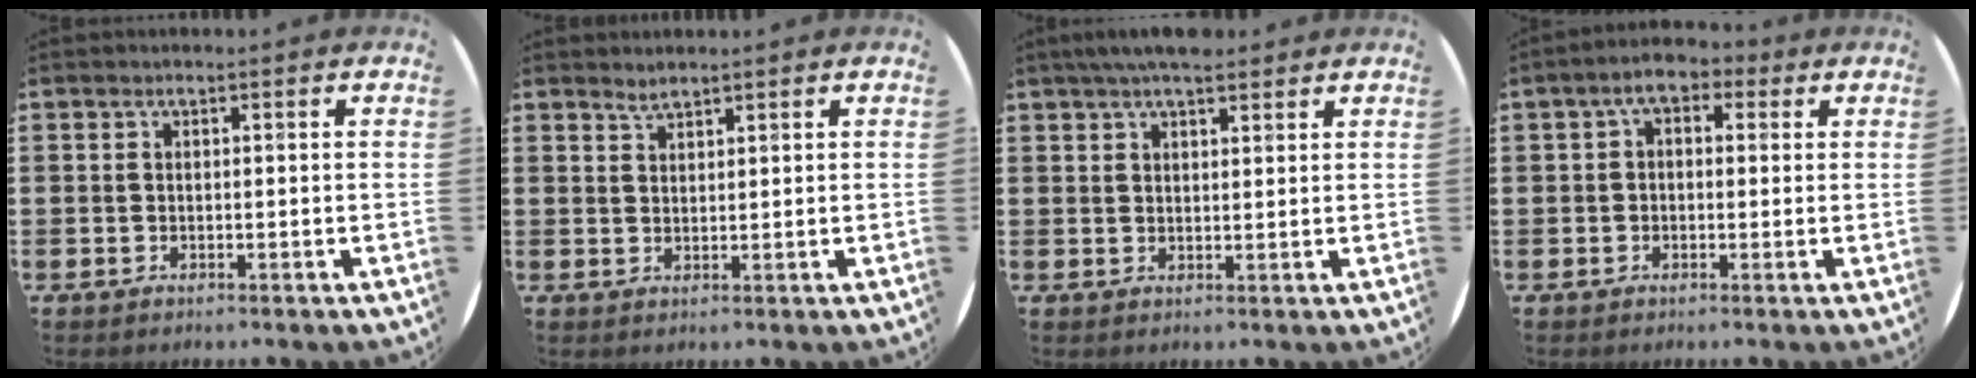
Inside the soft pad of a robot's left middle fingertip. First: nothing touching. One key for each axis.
{"total": 1.6, "fx": 1.6, "fy": 0.1, "fz": 0.0, "tx": -0.001, "ty": 0.001, "tz": 0.029}
{"total": 4.0, "fx": 3.5, "fy": 1.0, "fz": 1.7, "tx": -0.041, "ty": -0.002, "tz": 0.064}
{"total": 4.4, "fx": 2.3, "fy": 2.2, "fz": 2.9, "tx": -0.054, "ty": 0.007, "tz": 0.039}